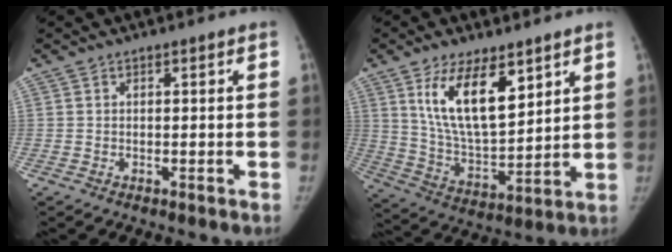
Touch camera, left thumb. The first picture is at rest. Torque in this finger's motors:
{"motor_torque": [0.29, 0.28, 1.70, -1.11, 0.59]}